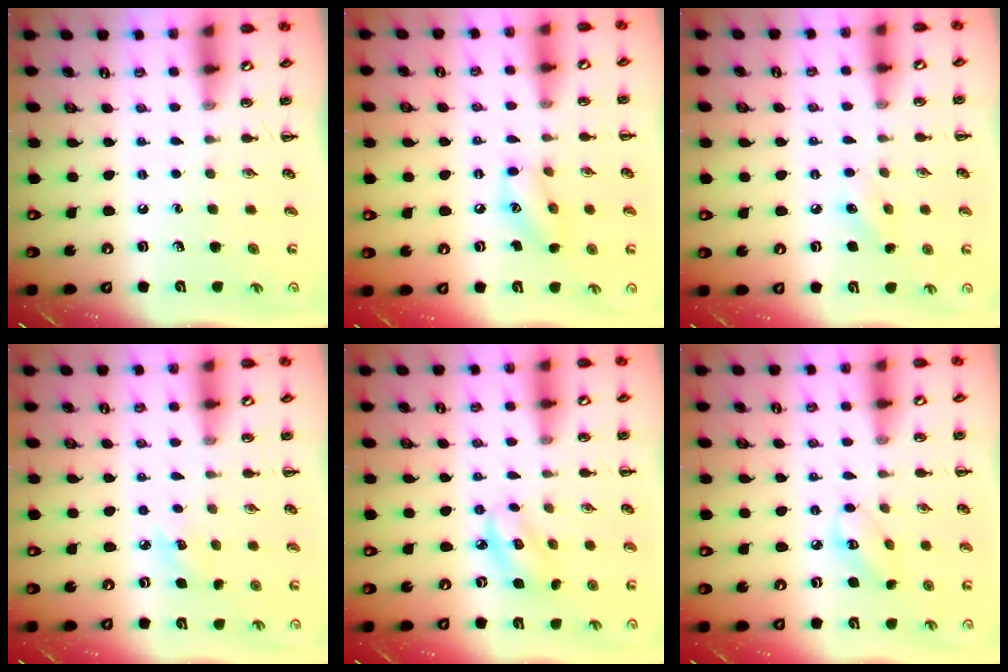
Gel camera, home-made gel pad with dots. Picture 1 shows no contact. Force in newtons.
{"total": 9.6, "press": 9.6, "slide": 1.1}
{"total": 5.2, "press": 5.0, "slide": 1.4}
{"total": 4.0, "press": 3.8, "slide": 1.2}
{"total": 4.9, "press": 4.8, "slide": 0.8}
{"total": 4.2, "press": 4.1, "slide": 0.8}